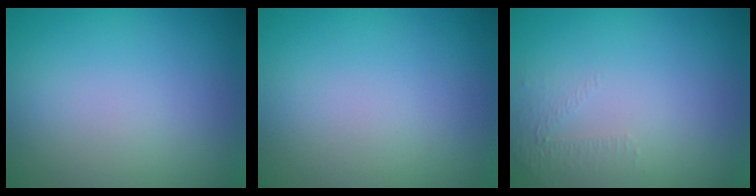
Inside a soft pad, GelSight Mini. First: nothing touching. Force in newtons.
{"total": 0.0}
{"total": 0.9, "press": 0.4, "slide": 0.8}